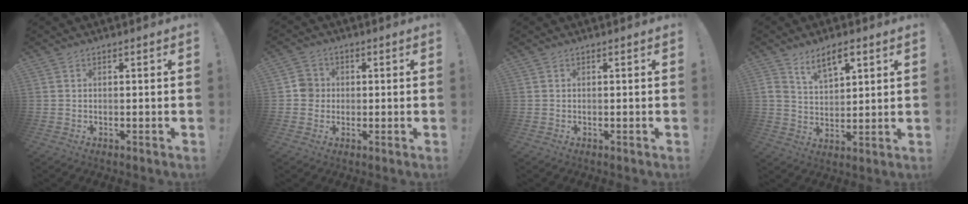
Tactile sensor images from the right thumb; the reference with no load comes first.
{"total": 5.5, "force": [-0.3, 5.2, 1.6], "torque": [-0.017, 0.014, -0.003]}
{"total": 0.0}
{"total": 8.6, "force": [5.3, 4.0, 5.4], "torque": [-0.090, -0.017, 0.096]}